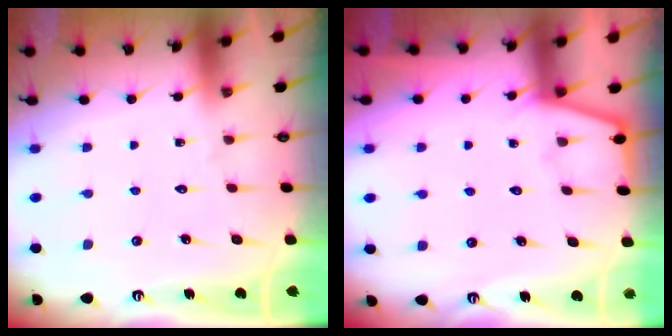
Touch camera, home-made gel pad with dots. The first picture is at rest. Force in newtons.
{"total": 4.2, "press": 4.2, "slide": 0.5}